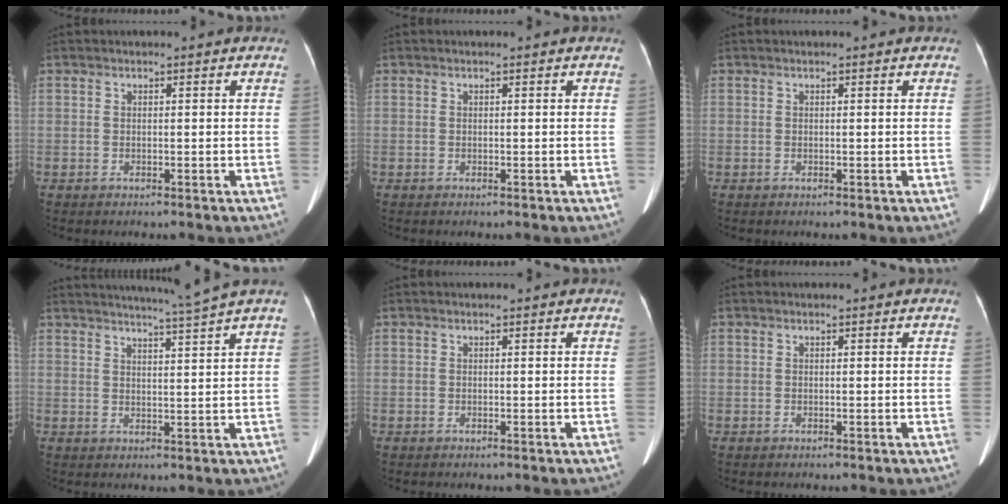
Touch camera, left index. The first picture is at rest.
{"total": 0.0}
{"total": 0.0}
{"total": 7.3, "force": [6.3, -2.4, 2.8], "torque": [-0.043, -0.016, 0.092]}
{"total": 0.0}
{"total": 0.0}